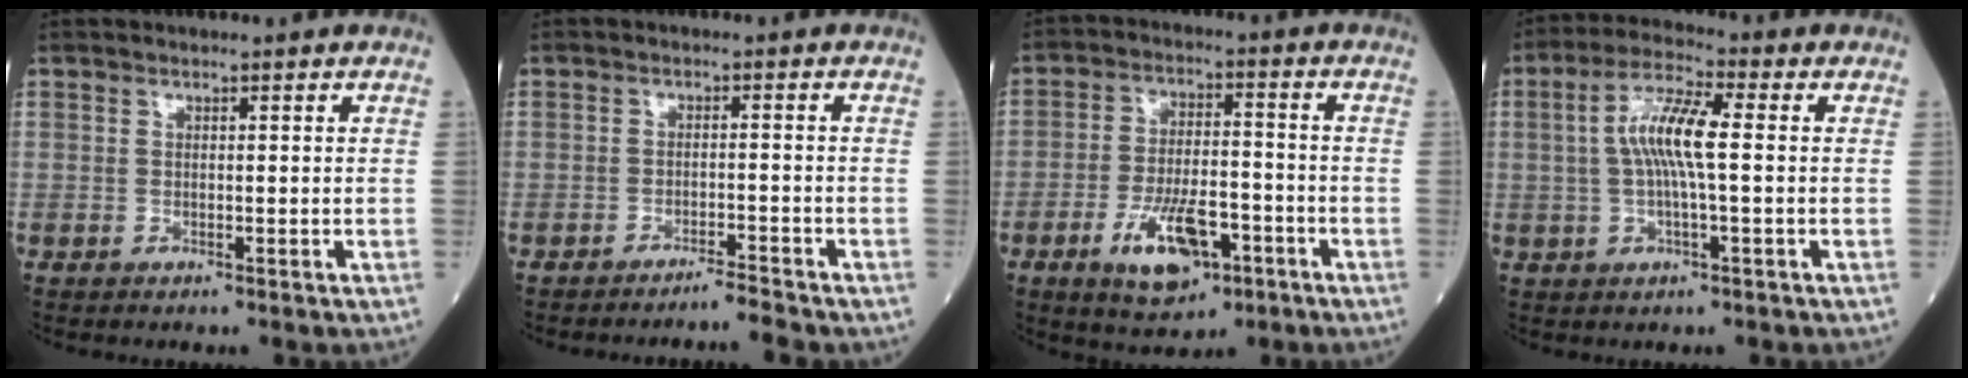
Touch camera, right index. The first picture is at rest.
{"total": 2.8, "force": [-2.6, -0.8, 0.3], "torque": [-0.002, -0.010, -0.042]}
{"total": 10.3, "force": [-4.8, 4.1, 8.1], "torque": [-0.153, -0.003, -0.077]}
{"total": 7.9, "force": [0.5, 1.0, 7.9], "torque": [-0.162, 0.012, 0.003]}